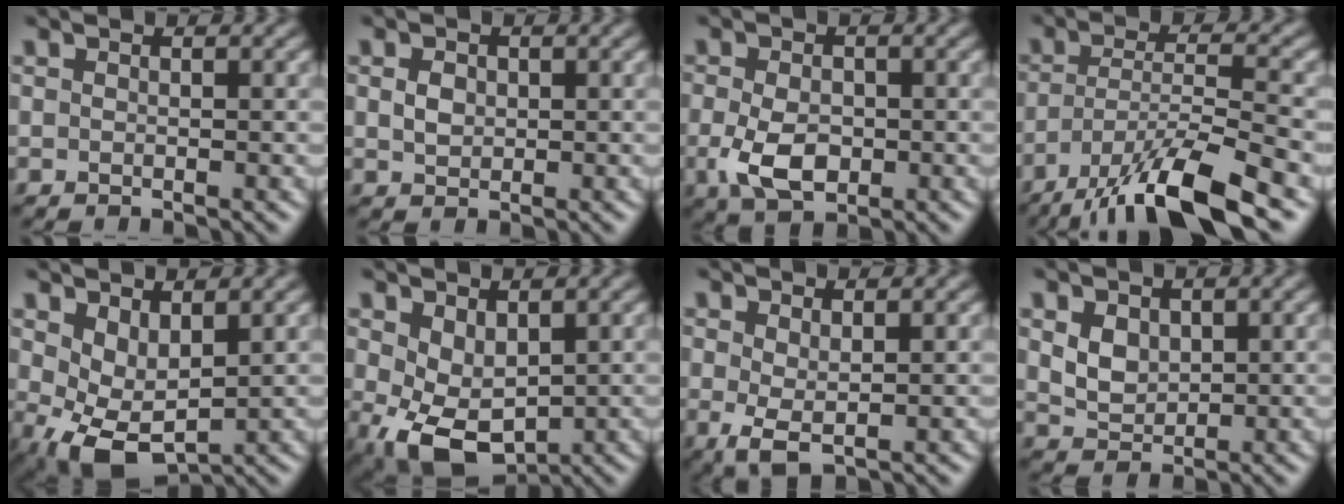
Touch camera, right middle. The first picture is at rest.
{"total": 1.6, "force": [0.3, 1.2, 1.0], "torque": [-0.022, 0.003, 0.003]}
{"total": 4.5, "force": [-1.0, 2.8, 3.3], "torque": [-0.074, -0.006, -0.020]}
{"total": 10.2, "force": [-6.9, 2.2, 7.2], "torque": [-0.130, 0.000, -0.130]}
{"total": 4.7, "force": [0.5, 2.7, 3.9], "torque": [-0.092, -0.009, 0.017]}
{"total": 5.9, "force": [-0.6, 3.8, 4.6], "torque": [-0.110, -0.012, -0.001]}
{"total": 2.4, "force": [0.0, 1.0, 2.2], "torque": [-0.049, -0.004, 0.000]}
{"total": 2.4, "force": [0.8, 1.8, 1.4], "torque": [-0.033, -0.002, 0.019]}